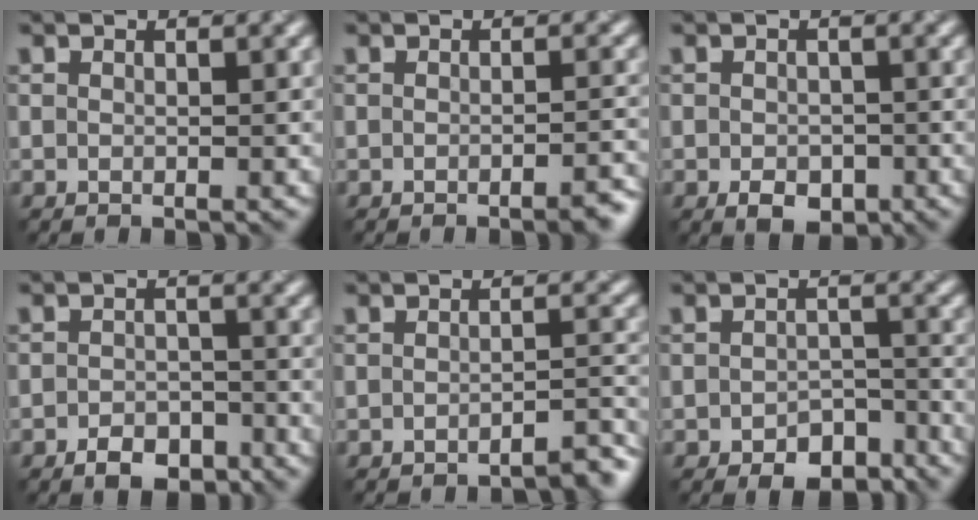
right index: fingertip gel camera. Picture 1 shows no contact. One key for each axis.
{"total": 2.0, "fx": -1.5, "fy": 0.4, "fz": 1.2, "tx": -0.010, "ty": 0.003, "tz": -0.023}
{"total": 2.5, "fx": -0.9, "fy": 1.8, "fz": 1.5, "tx": -0.023, "ty": -0.007, "tz": -0.019}
{"total": 3.1, "fx": -2.0, "fy": 1.8, "fz": 1.4, "tx": -0.018, "ty": 0.001, "tz": -0.039}
{"total": 2.6, "fx": -2.4, "fy": 0.3, "fz": 0.9, "tx": -0.006, "ty": 0.008, "tz": -0.036}
{"total": 4.0, "fx": -2.8, "fy": 2.3, "fz": 1.8, "tx": -0.022, "ty": -0.009, "tz": -0.041}